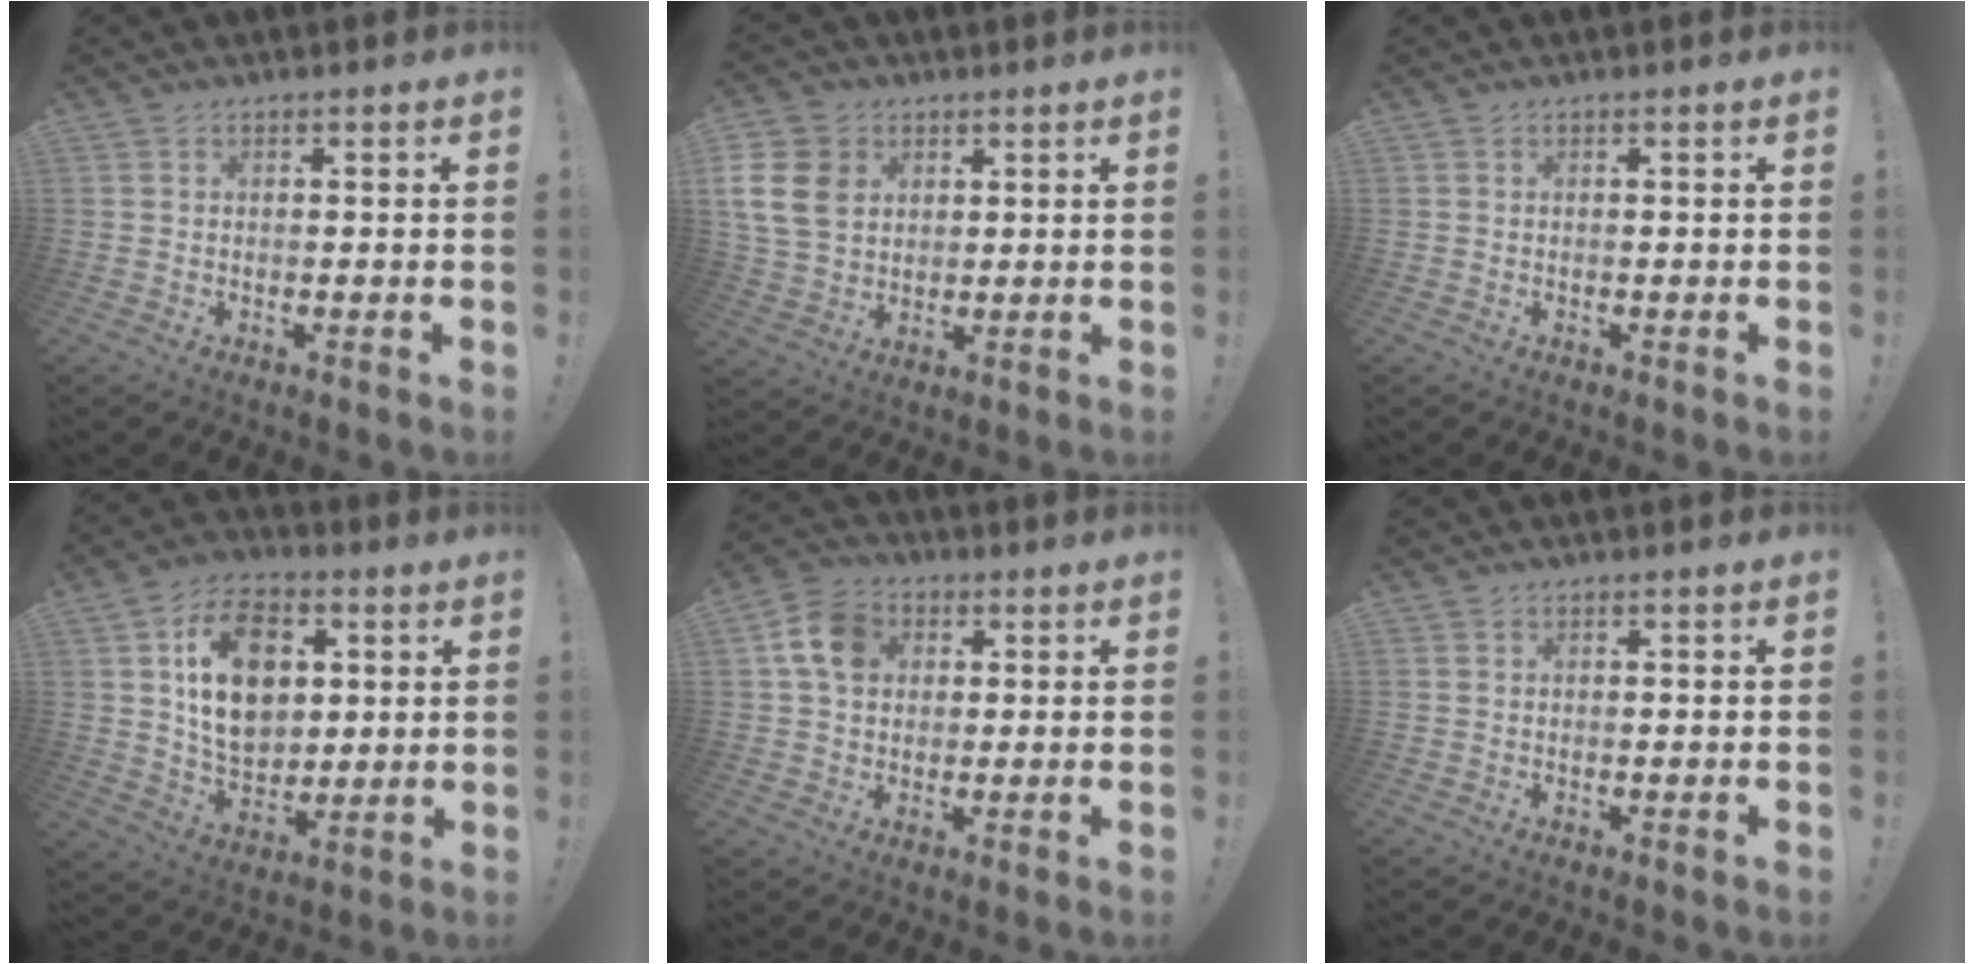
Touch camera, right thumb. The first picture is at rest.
{"total": 12.8, "force": [3.6, 10.3, 6.8], "torque": [-0.136, -0.017, 0.075]}
{"total": 0.0}
{"total": 16.8, "force": [4.8, 12.0, 10.8], "torque": [-0.174, -0.005, 0.090]}
{"total": 10.5, "force": [2.8, 8.1, 6.1], "torque": [-0.095, 0.013, 0.059]}
{"total": 0.0}